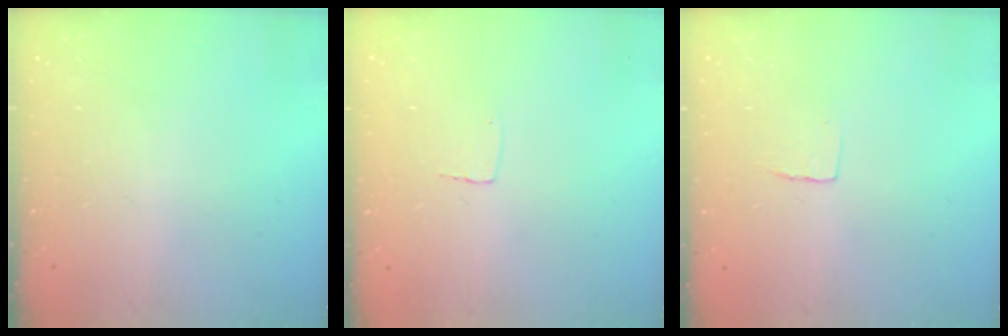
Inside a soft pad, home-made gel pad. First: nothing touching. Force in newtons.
{"total": 2.6, "press": 2.6, "slide": 0.1}
{"total": 4.0, "press": 4.0, "slide": 0.2}